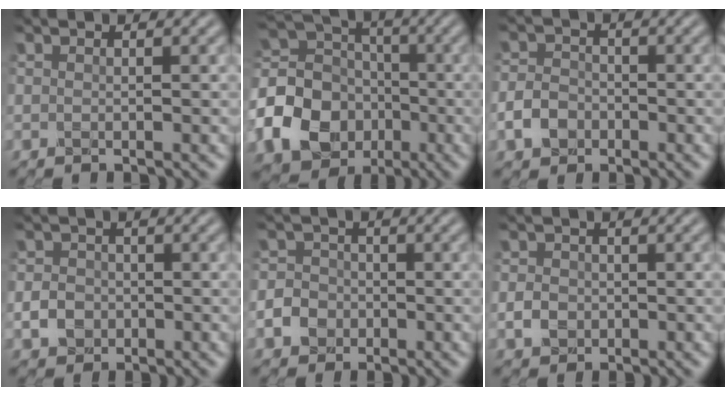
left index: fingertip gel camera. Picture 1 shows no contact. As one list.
[{"total": 13.4, "force": [-4.5, 11.2, 5.9], "torque": [-0.150, -0.023, -0.106]}, {"total": 3.0, "force": [-1.5, 2.2, 1.3], "torque": [-0.028, 0.003, -0.034]}, {"total": 2.5, "force": [-0.8, 2.1, 1.0], "torque": [-0.018, 0.002, -0.021]}, {"total": 3.3, "force": [-1.3, 2.9, 0.9], "torque": [0.001, -0.001, -0.039]}, {"total": 2.0, "force": [-0.6, 1.7, 0.8], "torque": [-0.015, -0.001, -0.017]}]